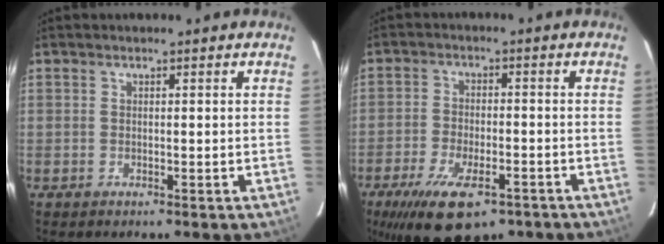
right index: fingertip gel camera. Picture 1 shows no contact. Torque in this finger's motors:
{"motor_torque": [1.34, -0.80, 0.61, 0.17]}